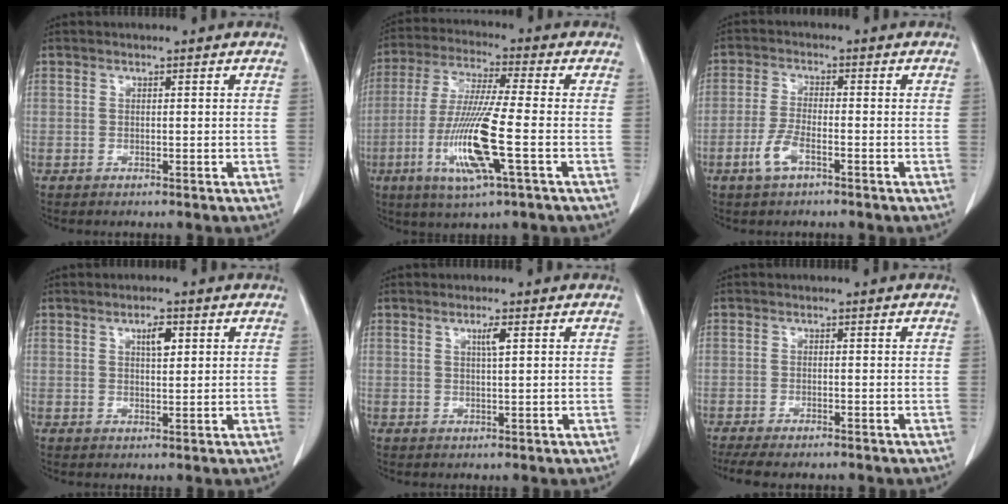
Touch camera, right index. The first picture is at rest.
{"total": 13.2, "force": [-3.7, 0.4, 12.6], "torque": [-0.262, -0.019, -0.075]}
{"total": 4.2, "force": [-2.2, 1.2, 3.4], "torque": [-0.078, -0.002, -0.045]}
{"total": 2.9, "force": [1.3, 1.0, 2.4], "torque": [-0.039, -0.001, 0.021]}
{"total": 2.0, "force": [0.9, 0.0, 1.8], "torque": [-0.032, -0.002, 0.015]}
{"total": 5.1, "force": [-4.2, 1.2, 2.6], "torque": [-0.042, -0.012, -0.067]}